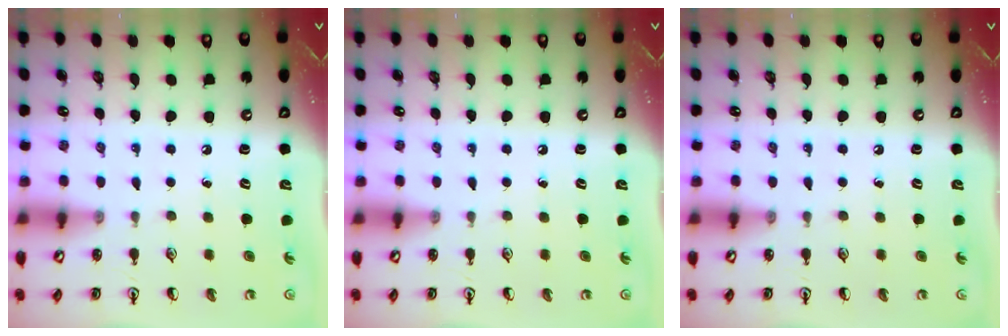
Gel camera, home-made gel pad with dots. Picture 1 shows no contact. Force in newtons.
{"total": 0.0}
{"total": 0.0}